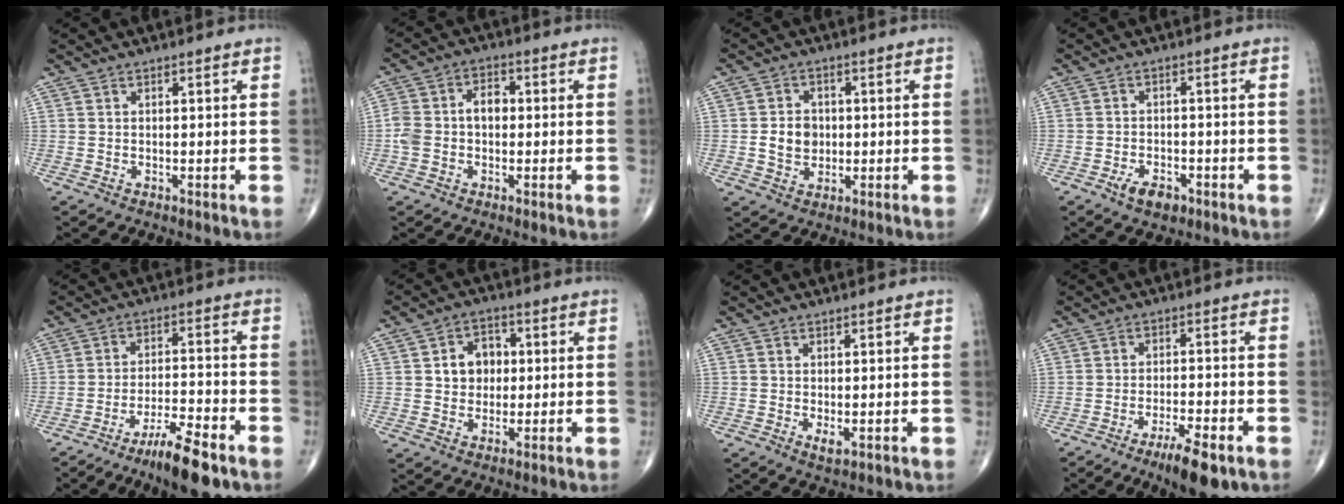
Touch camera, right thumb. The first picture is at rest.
{"total": 7.4, "force": [-0.4, 5.1, 5.3], "torque": [-0.103, 0.031, -0.012]}
{"total": 5.7, "force": [-0.2, 4.6, 3.3], "torque": [-0.039, 0.002, -0.004]}
{"total": 4.8, "force": [-2.6, 2.7, 3.0], "torque": [-0.043, 0.010, -0.041]}
{"total": 9.7, "force": [-6.5, 1.8, 7.0], "torque": [-0.123, 0.038, -0.109]}
{"total": 7.1, "force": [0.9, 5.8, 4.0], "torque": [-0.030, 0.007, 0.012]}
{"total": 1.7, "force": [-0.2, 0.7, 1.5], "torque": [-0.024, -0.005, 0.000]}
{"total": 7.9, "force": [-4.7, 1.7, 6.1], "torque": [-0.100, 0.011, -0.072]}